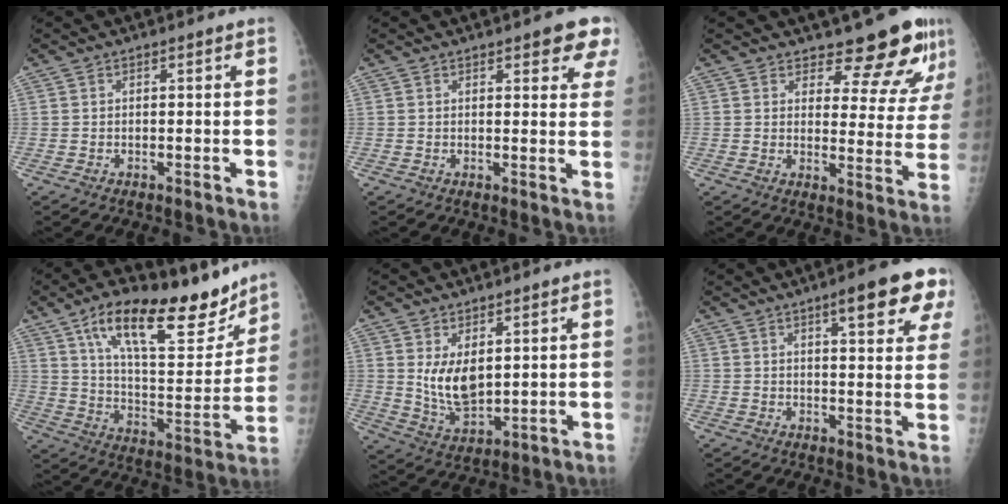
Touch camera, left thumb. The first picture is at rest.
{"total": 6.7, "force": [4.2, 2.4, 4.7], "torque": [-0.025, -0.013, 0.042]}
{"total": 12.3, "force": [10.8, 3.7, 4.6], "torque": [-0.021, -0.089, 0.125]}
{"total": 23.5, "force": [15.7, 8.5, 15.3], "torque": [-0.196, -0.062, 0.258]}
{"total": 8.0, "force": [2.5, 4.4, 6.2], "torque": [-0.095, -0.030, 0.062]}
{"total": 11.2, "force": [6.2, 2.7, 9.0], "torque": [-0.089, -0.020, 0.074]}